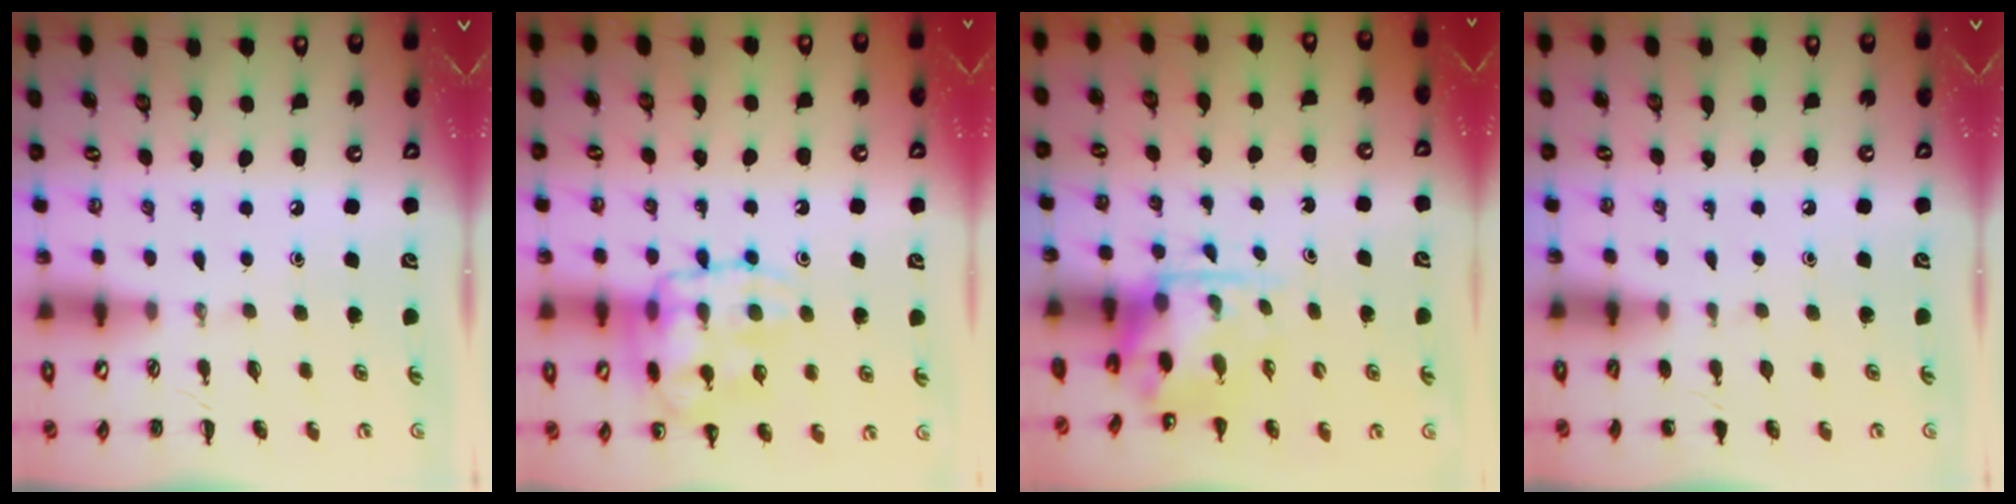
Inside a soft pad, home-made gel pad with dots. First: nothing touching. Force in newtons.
{"total": 16.0, "press": 15.9, "slide": 1.3}
{"total": 3.7, "press": 3.7, "slide": 0.6}
{"total": 1.1, "press": 1.0, "slide": 0.2}